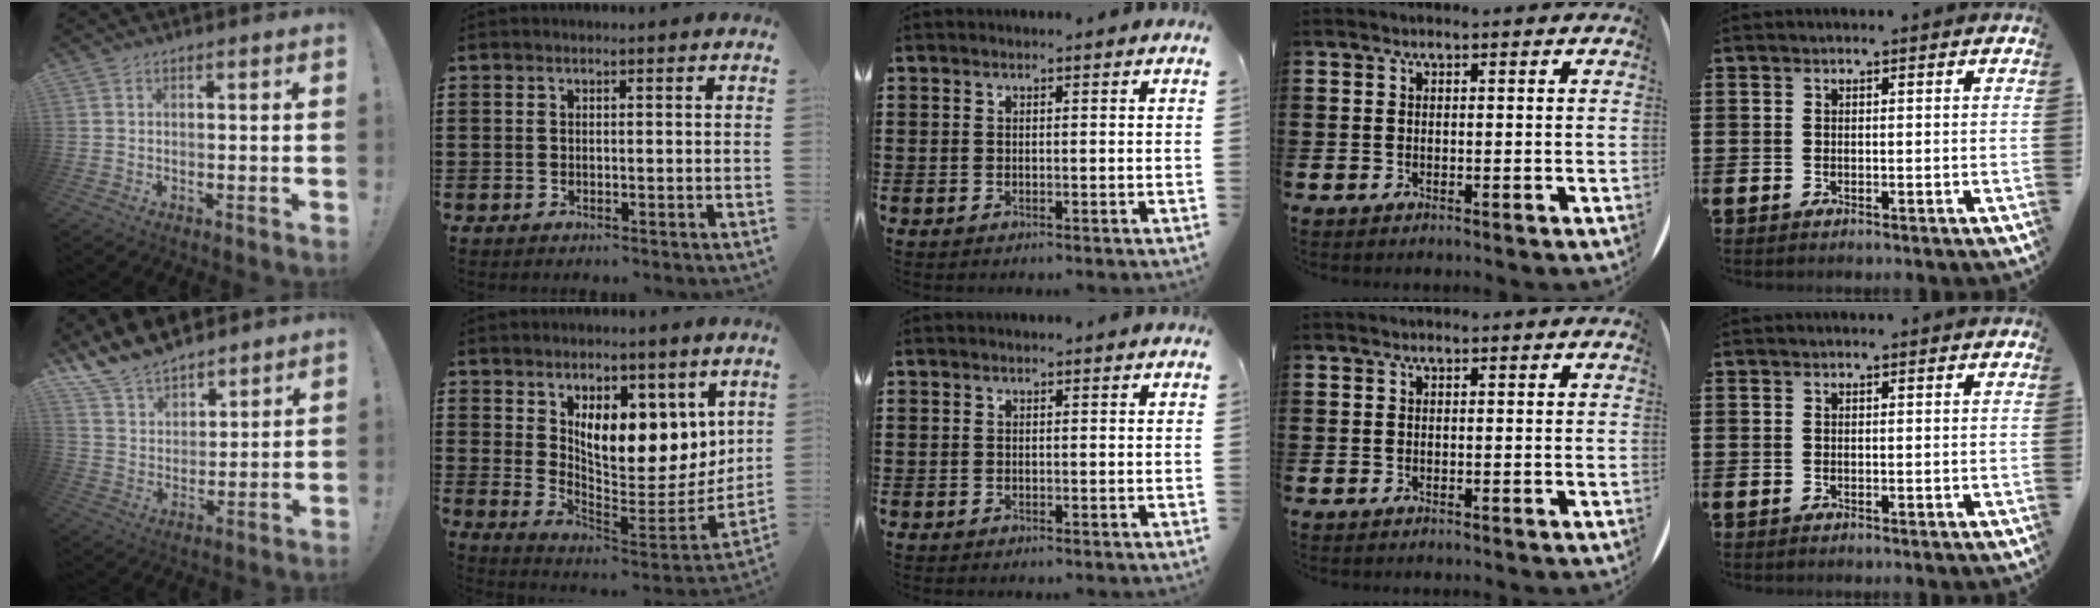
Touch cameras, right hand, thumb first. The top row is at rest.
{"thumb": {"total": 12.3, "force": [10.9, 4.9, 2.6], "torque": [-0.074, -0.082, 0.210]}, "index": {"total": 9.3, "force": [5.8, 4.6, 5.7], "torque": [-0.086, -0.049, 0.100]}}